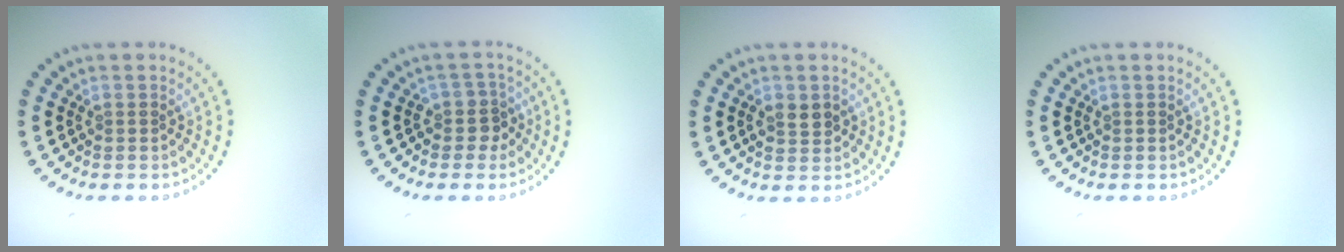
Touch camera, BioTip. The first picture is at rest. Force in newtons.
{"total": 2.2, "press": 1.8, "slide": 1.2}
{"total": 1.8, "press": 1.8, "slide": 0.2}
{"total": 0.0}